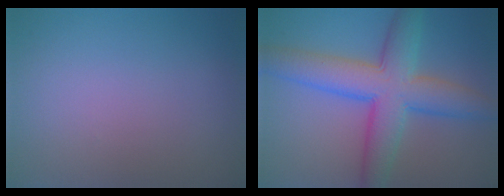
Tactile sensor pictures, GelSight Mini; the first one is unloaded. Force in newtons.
{"total": 8.4, "press": 8.4, "slide": 0.1}